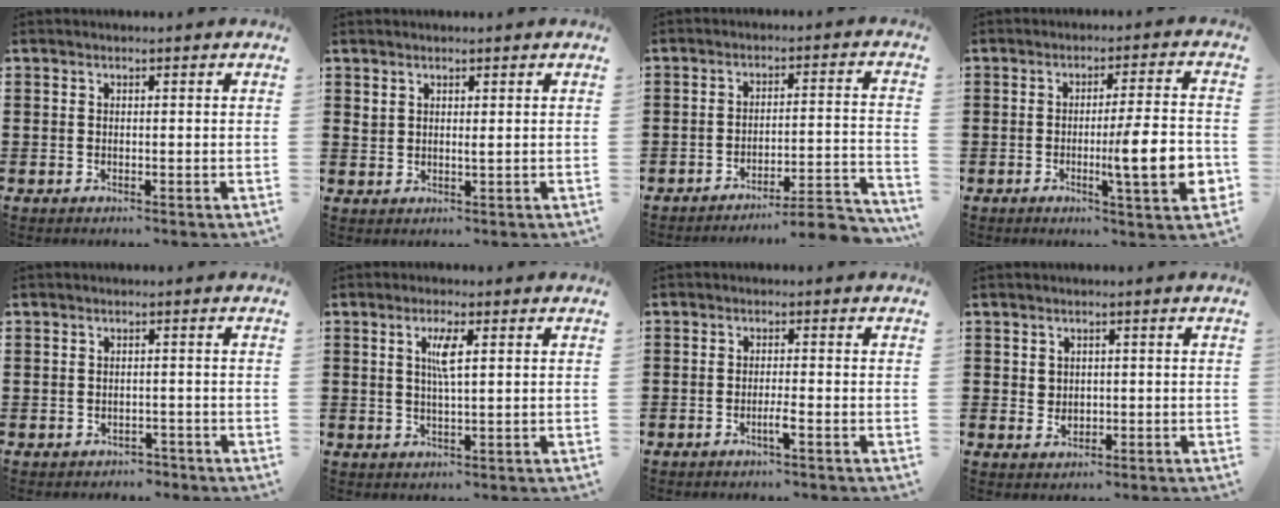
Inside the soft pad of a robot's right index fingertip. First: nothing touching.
{"total": 1.3, "force": [1.0, 0.4, 0.6], "torque": [-0.014, 0.003, 0.019]}
{"total": 5.5, "force": [-5.0, -0.2, 2.4], "torque": [-0.037, -0.014, -0.099]}
{"total": 10.4, "force": [-2.2, 1.2, 10.1], "torque": [-0.150, -0.011, -0.037]}
{"total": 1.2, "force": [-1.0, 0.6, -0.1], "torque": [-0.003, 0.003, -0.023]}
{"total": 3.4, "force": [1.1, 0.4, 3.2], "torque": [-0.066, 0.005, 0.015]}
{"total": 2.1, "force": [-1.2, -0.1, 1.8], "torque": [-0.030, -0.001, -0.022]}
{"total": 1.5, "force": [0.6, 1.3, 0.4], "torque": [-0.011, 0.008, 0.010]}